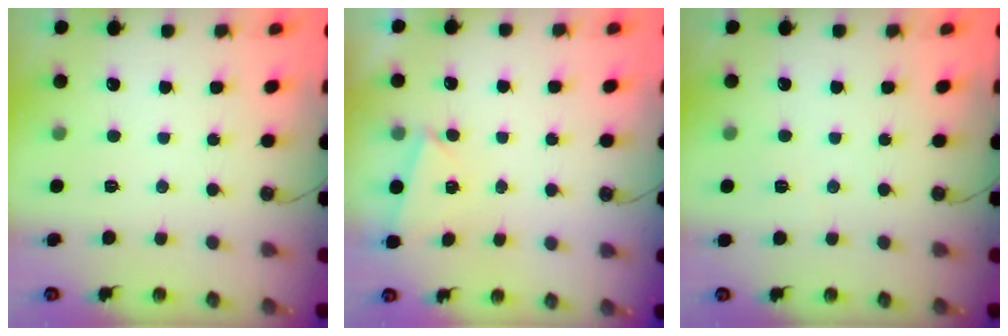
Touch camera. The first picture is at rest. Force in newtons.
{"total": 2.9, "press": 2.1, "slide": 2.0}
{"total": 1.4, "press": 1.4, "slide": 0.5}